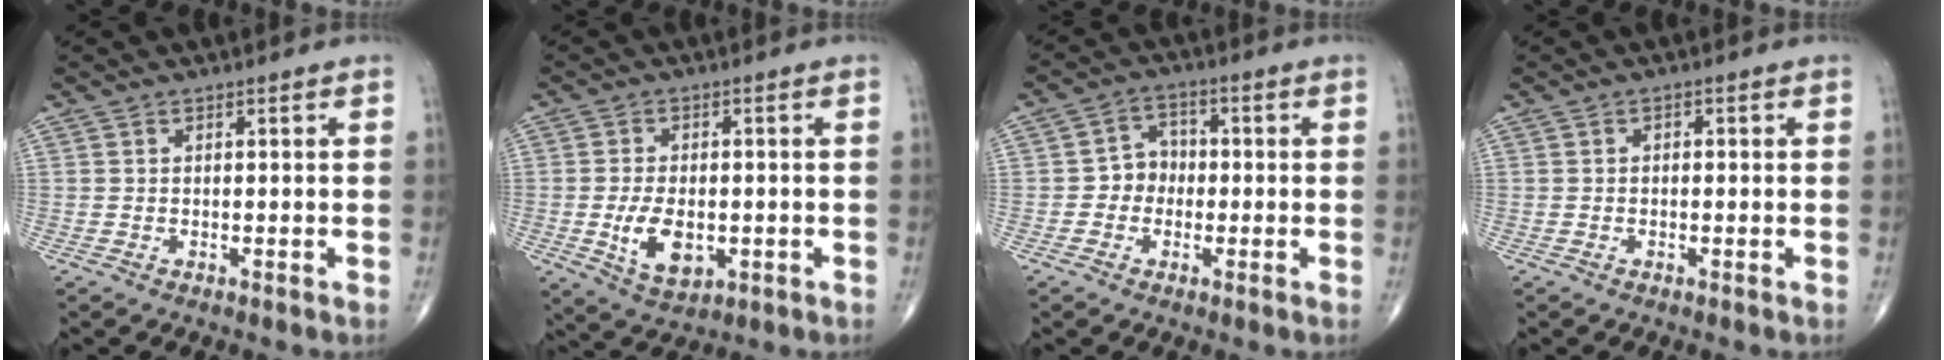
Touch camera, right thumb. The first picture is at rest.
{"total": 8.4, "force": [-1.7, 4.9, 6.7], "torque": [-0.109, -0.006, -0.019]}
{"total": 5.0, "force": [-0.8, 4.3, 2.3], "torque": [-0.012, 0.021, -0.026]}
{"total": 1.0, "force": [0.1, 0.6, 0.7], "torque": [-0.008, 0.005, -0.003]}